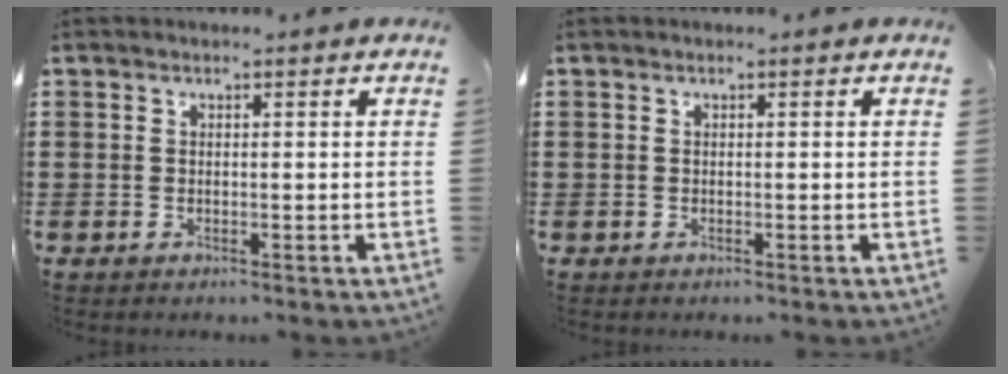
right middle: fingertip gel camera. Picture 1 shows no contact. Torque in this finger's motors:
{"motor_torque": [0.08, 0.01, 0.04, 0.00]}